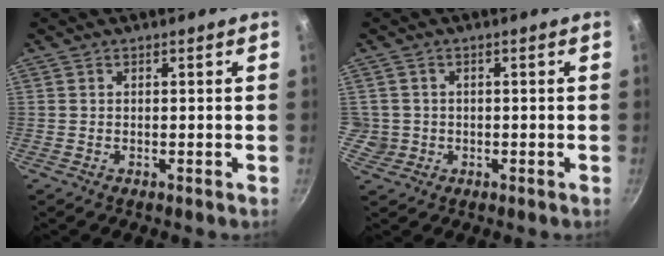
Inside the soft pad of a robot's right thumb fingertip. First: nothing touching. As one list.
[{"total": 3.3, "force": [-0.2, 3.2, 0.5], "torque": [0.005, 0.012, 0.005]}]